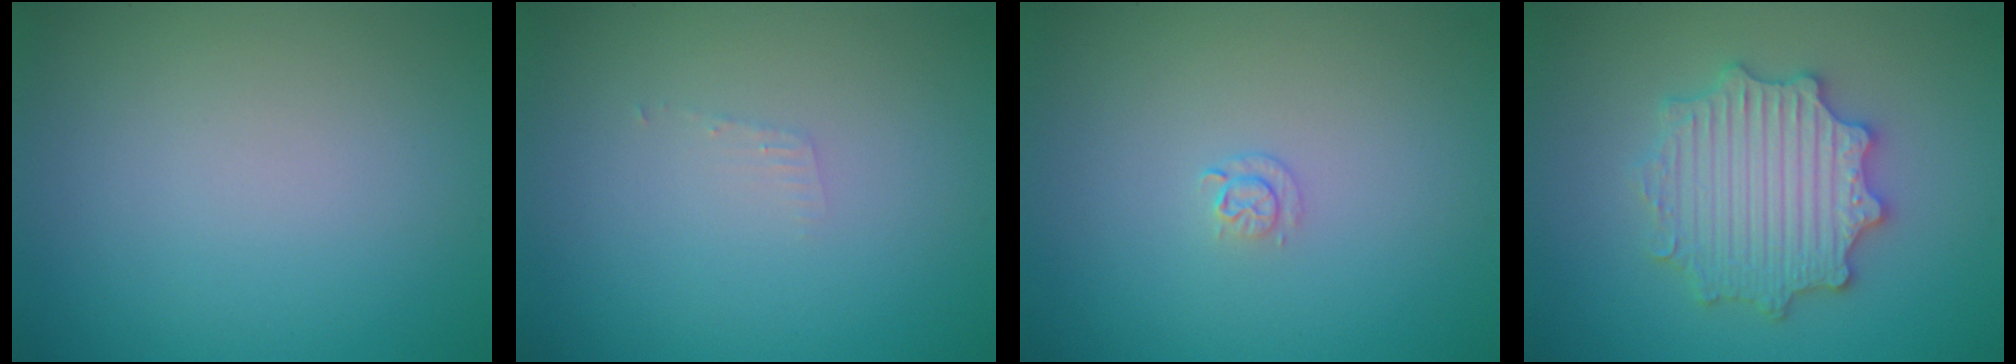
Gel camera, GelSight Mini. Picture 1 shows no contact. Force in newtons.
{"total": 0.7, "press": 0.7, "slide": 0.1}
{"total": 0.9, "press": 0.6, "slide": 0.6}
{"total": 5.5, "press": 5.4, "slide": 1.0}